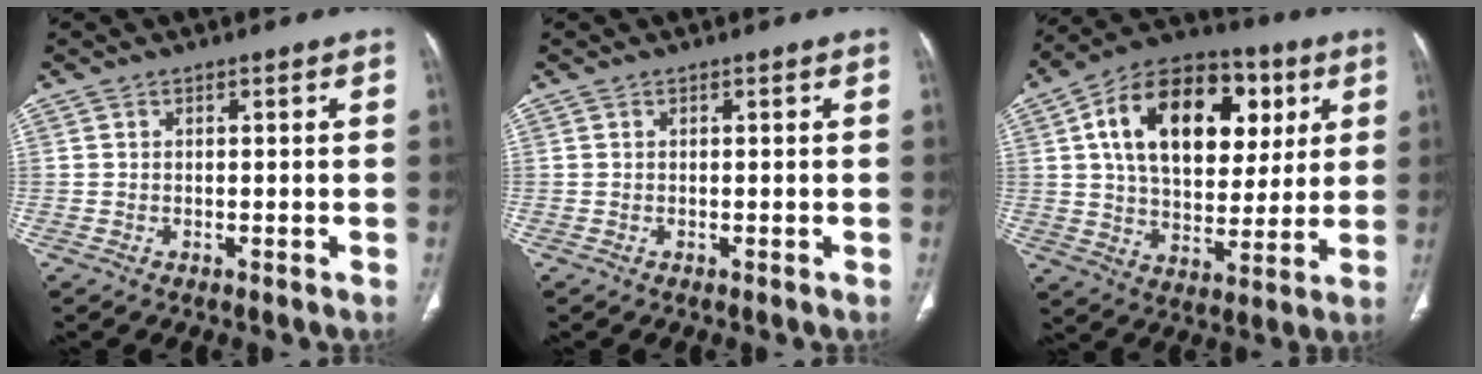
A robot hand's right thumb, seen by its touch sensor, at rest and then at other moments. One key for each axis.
{"total": 0.0}
{"total": 24.2, "fx": 7.2, "fy": 15.0, "fz": 17.6, "tx": -0.257, "ty": 0.002, "tz": 0.111}